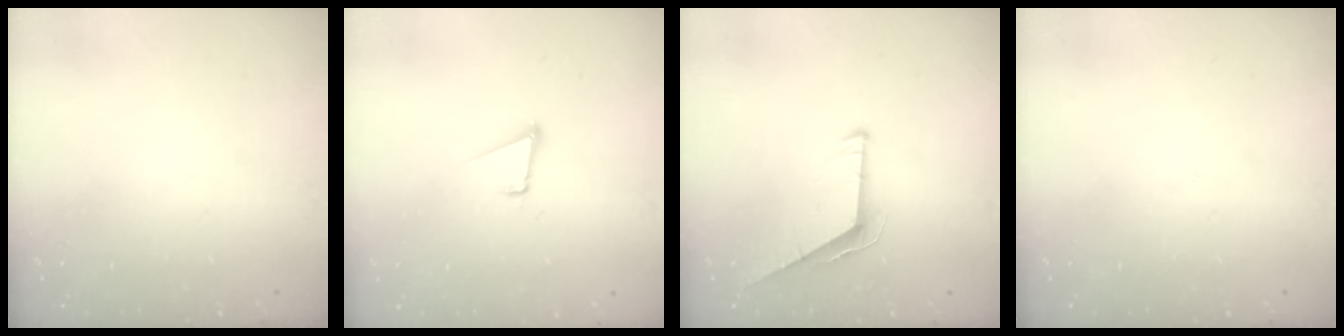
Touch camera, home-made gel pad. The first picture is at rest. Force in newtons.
{"total": 1.7, "press": 1.7, "slide": 0.1}
{"total": 6.2, "press": 6.2, "slide": 0.5}
{"total": 0.0}